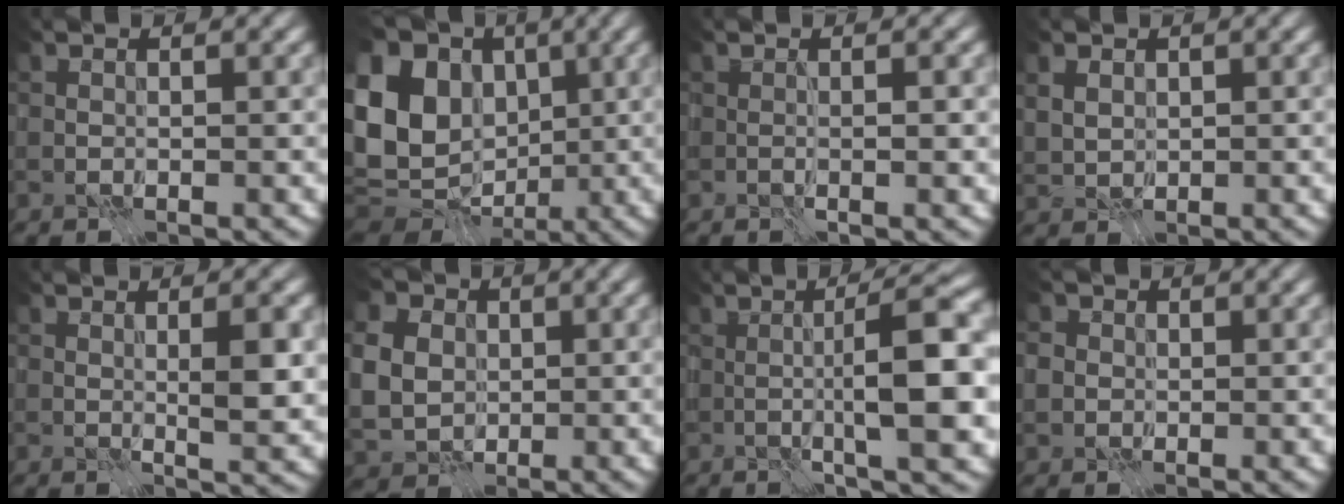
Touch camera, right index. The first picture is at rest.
{"total": 15.4, "force": [0.5, 12.0, 9.7], "torque": [-0.211, 0.016, 0.007]}
{"total": 0.9, "force": [-0.3, -0.3, 0.8], "torque": [-0.011, -0.001, -0.005]}
{"total": 1.6, "force": [0.7, 1.2, 0.9], "torque": [-0.021, -0.001, 0.013]}
{"total": 3.2, "force": [0.3, 0.2, 3.2], "torque": [-0.048, -0.003, 0.006]}
{"total": 8.0, "force": [1.0, 6.7, 4.3], "torque": [-0.092, 0.022, -0.001]}
{"total": 7.9, "force": [-0.7, 0.9, 7.8], "torque": [-0.117, 0.015, -0.017]}
{"total": 1.5, "force": [-0.1, 1.4, 0.4], "torque": [-0.004, 0.006, -0.002]}